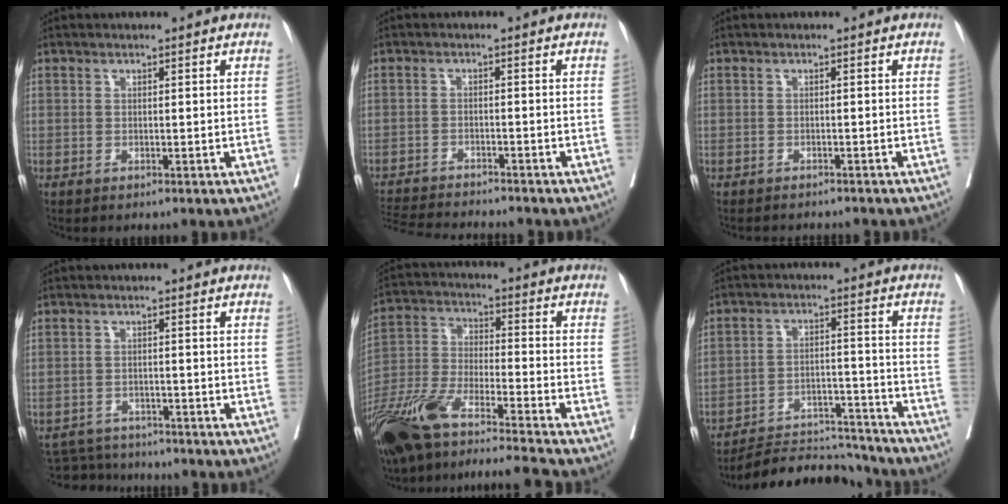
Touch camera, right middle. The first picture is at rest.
{"total": 9.9, "force": [-9.4, 0.5, 3.2], "torque": [-0.052, -0.007, -0.142]}
{"total": 4.5, "force": [-4.2, 0.8, 1.4], "torque": [-0.013, -0.004, -0.048]}
{"total": 4.9, "force": [-4.8, 0.8, -0.3], "torque": [0.004, 0.003, -0.077]}
{"total": 18.8, "force": [-15.6, 0.2, 10.5], "torque": [-0.236, -0.023, -0.291]}
{"total": 10.7, "force": [-10.6, 1.7, 0.0], "torque": [0.012, 0.034, -0.162]}